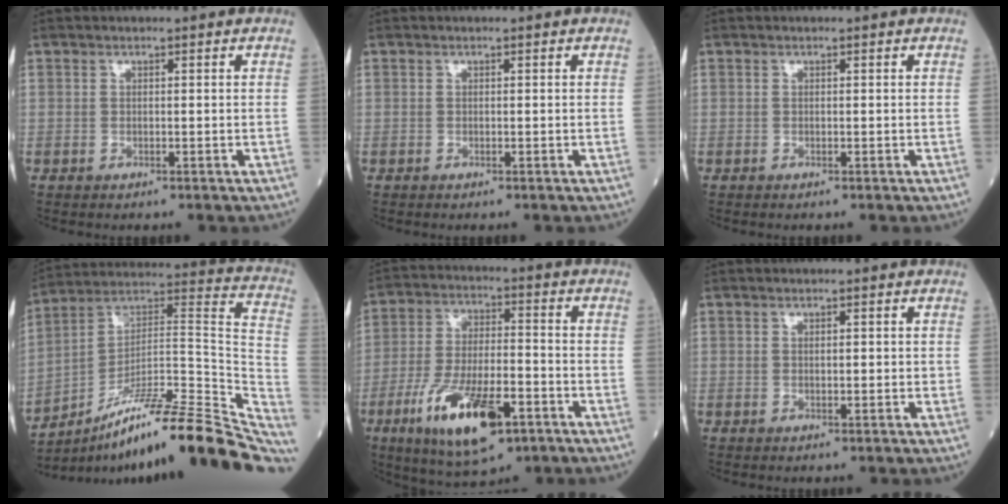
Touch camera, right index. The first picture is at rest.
{"total": 0.0}
{"total": 0.0}
{"total": 28.8, "force": [-22.8, 2.4, 17.4], "torque": [-0.174, 0.017, -0.347]}
{"total": 15.0, "force": [-7.1, 4.4, 12.4], "torque": [-0.238, -0.016, -0.116]}
{"total": 1.0, "force": [0.2, 0.4, 0.8], "torque": [-0.014, 0.000, 0.005]}